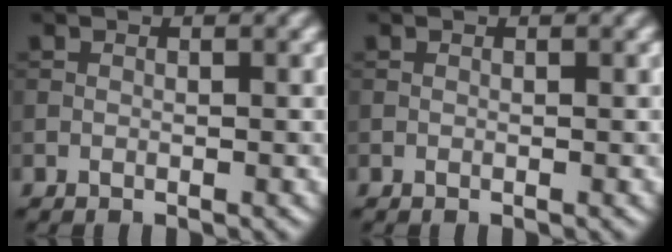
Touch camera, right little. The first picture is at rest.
{"total": 0.0}